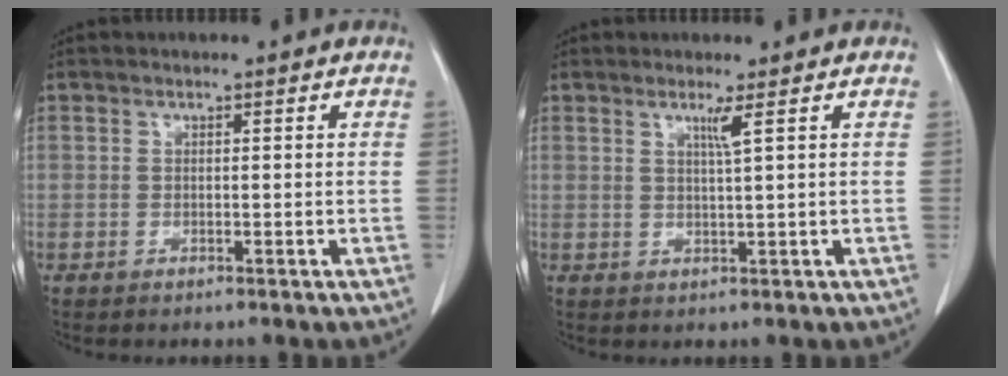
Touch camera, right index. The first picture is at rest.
{"total": 2.0, "force": [1.0, -0.7, 1.6], "torque": [-0.033, -0.008, 0.021]}